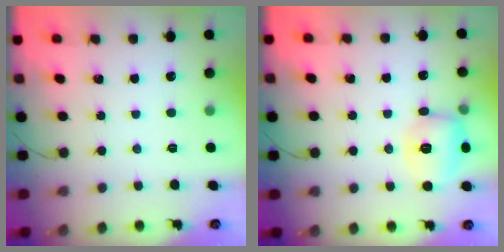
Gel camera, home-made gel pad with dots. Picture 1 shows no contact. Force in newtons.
{"total": 10.4, "press": 10.2, "slide": 1.7}